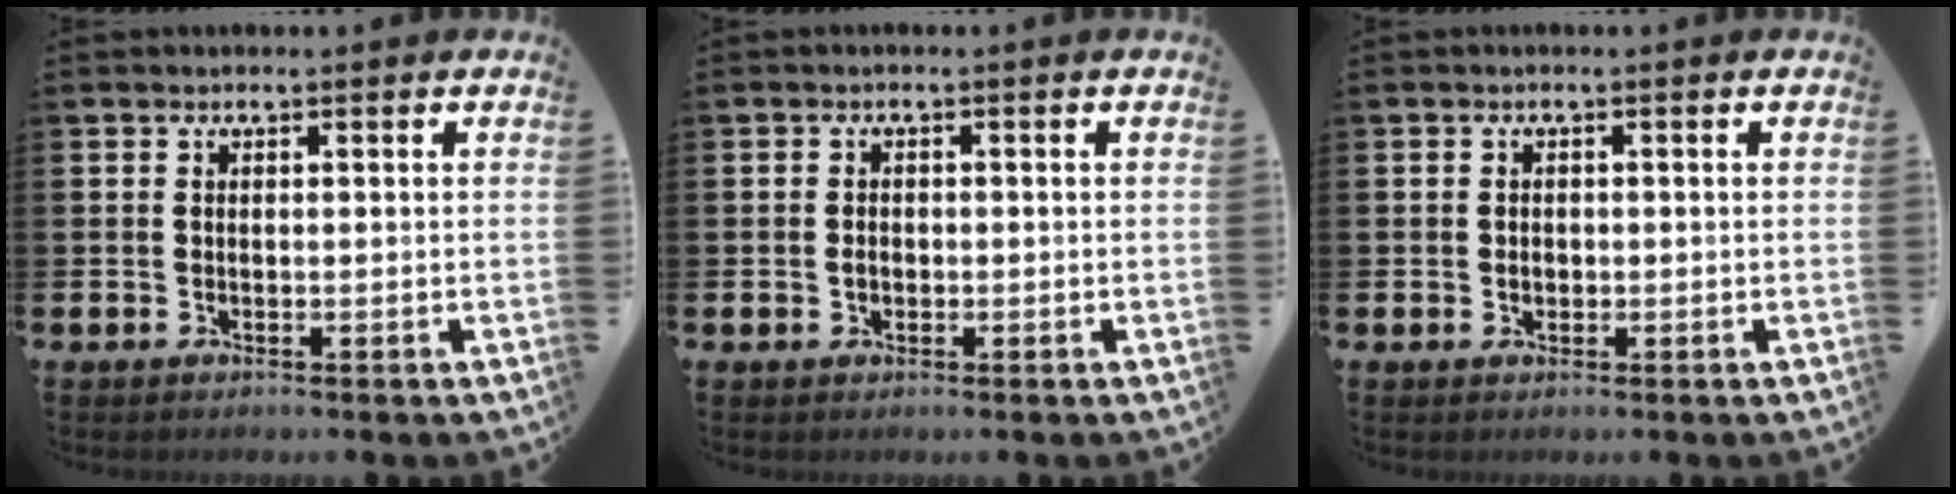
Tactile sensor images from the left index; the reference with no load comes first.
{"total": 1.2, "force": [-0.2, 1.0, 0.7], "torque": [-0.014, 0.007, -0.007]}
{"total": 0.9, "force": [-0.1, 0.8, 0.4], "torque": [-0.003, 0.003, -0.005]}